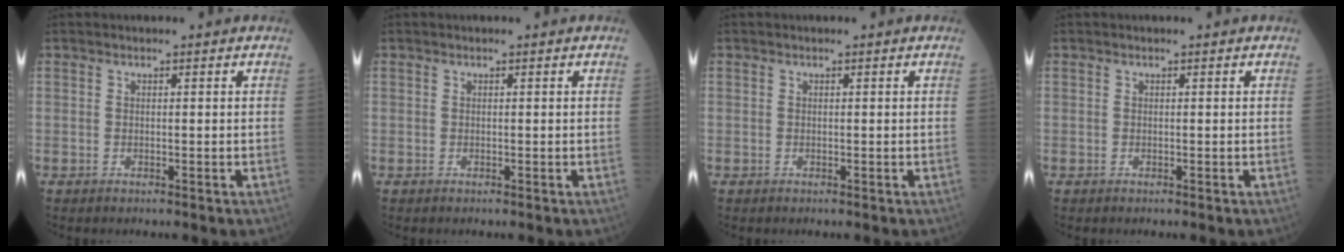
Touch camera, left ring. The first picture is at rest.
{"total": 0.0}
{"total": 0.0}
{"total": 0.0}